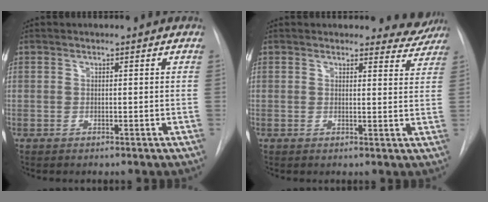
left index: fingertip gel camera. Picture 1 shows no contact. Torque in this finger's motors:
{"motor_torque": [0.00, -0.31, -0.25, 0.00]}